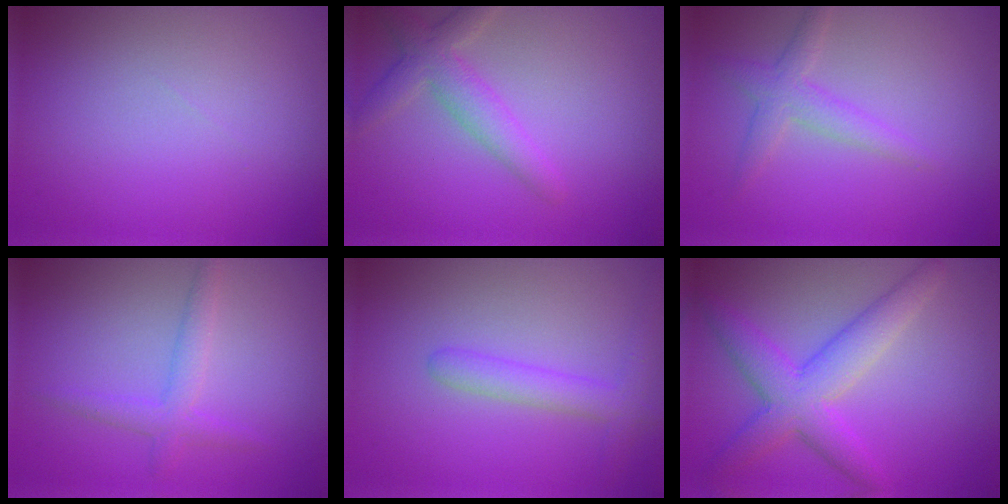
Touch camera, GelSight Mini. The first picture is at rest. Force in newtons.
{"total": 3.3, "press": 3.3, "slide": 0.2}
{"total": 2.3, "press": 2.3, "slide": 0.0}
{"total": 2.2, "press": 2.2, "slide": 0.1}
{"total": 2.5, "press": 2.5, "slide": 0.2}
{"total": 5.2, "press": 5.2, "slide": 0.3}